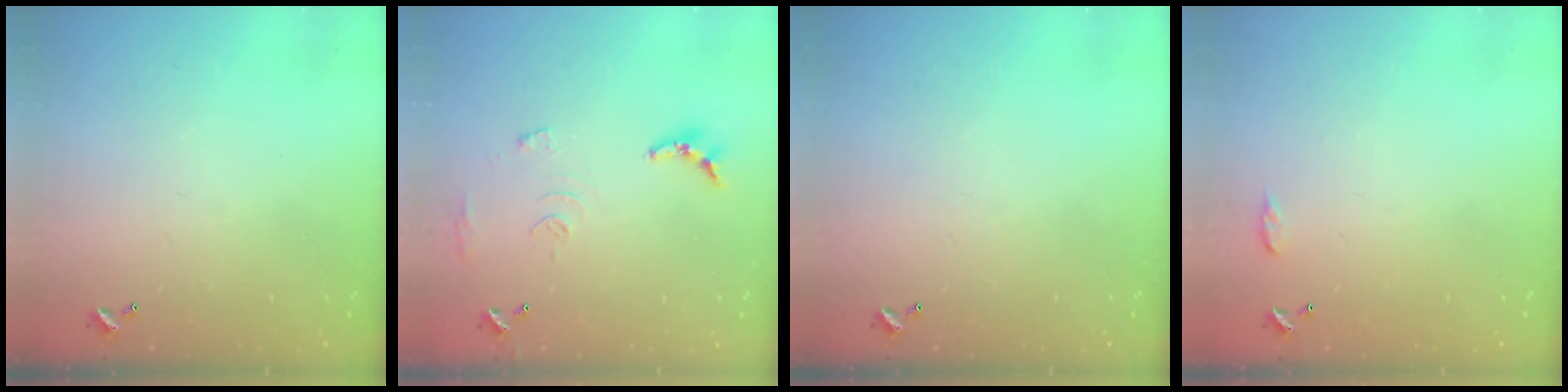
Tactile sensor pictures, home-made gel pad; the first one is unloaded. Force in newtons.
{"total": 10.1, "press": 10.0, "slide": 0.8}
{"total": 0.0}
{"total": 4.7, "press": 4.7, "slide": 0.6}